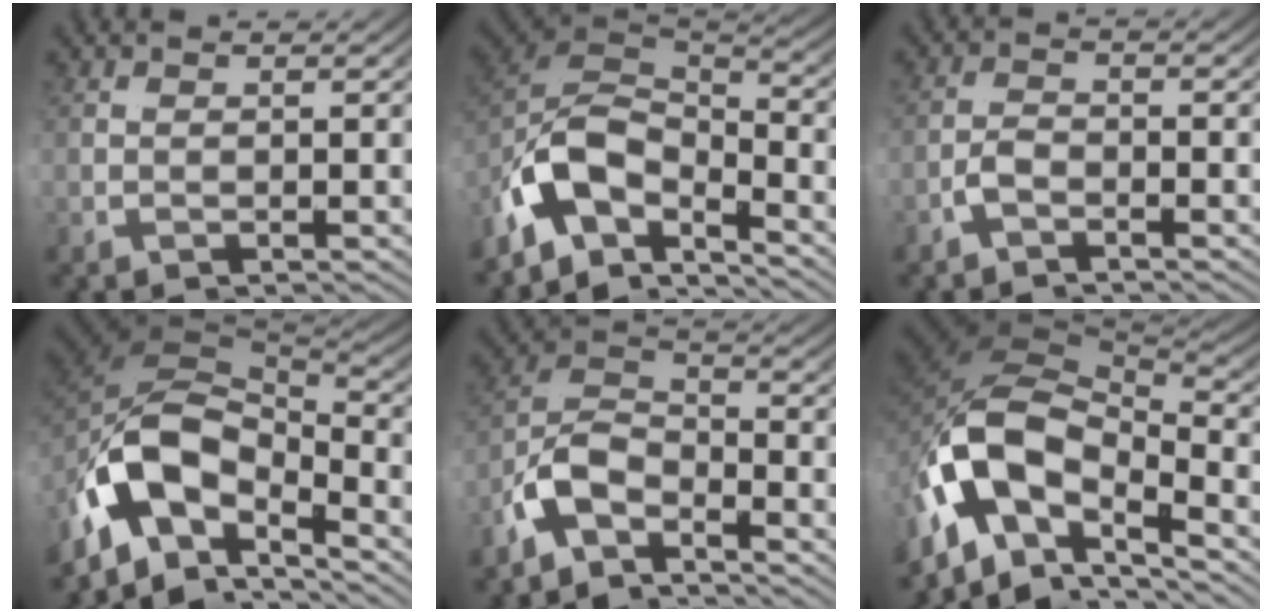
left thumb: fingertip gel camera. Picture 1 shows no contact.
{"total": 10.6, "force": [-0.1, 6.3, 8.6], "torque": [-0.190, -0.006, -0.003]}
{"total": 2.3, "force": [-2.1, 0.8, -0.5], "torque": [-0.004, 0.009, -0.047]}
{"total": 13.7, "force": [-0.3, 8.2, 11.0], "torque": [-0.239, -0.023, 0.003]}
{"total": 4.9, "force": [-1.2, 2.7, 3.9], "torque": [-0.096, 0.010, -0.033]}
{"total": 12.6, "force": [-1.1, 7.7, 10.0], "torque": [-0.217, -0.021, -0.010]}